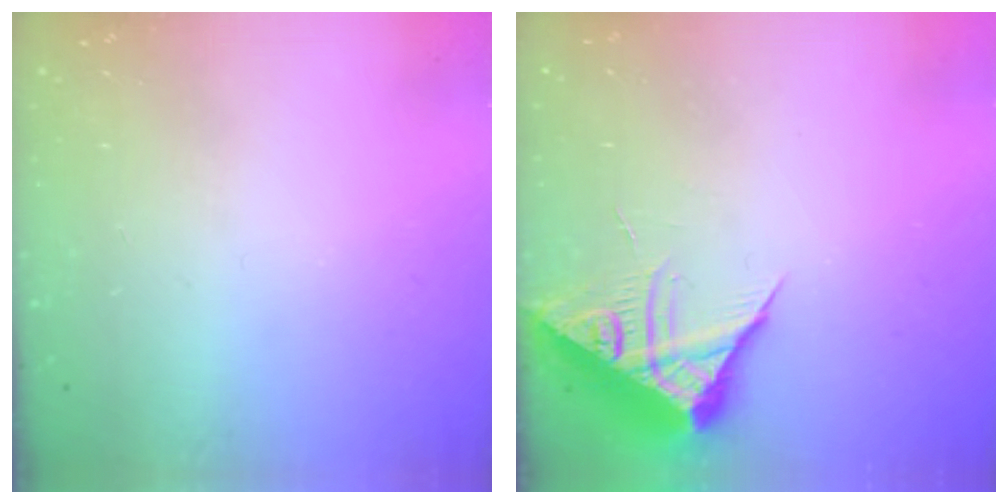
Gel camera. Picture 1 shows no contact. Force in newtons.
{"total": 8.2, "press": 8.2, "slide": 0.7}